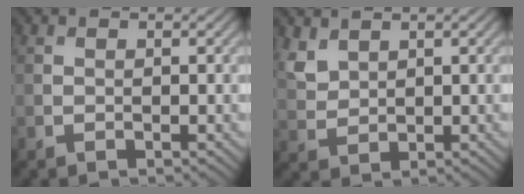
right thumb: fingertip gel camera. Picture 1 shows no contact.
{"total": 3.1, "force": [2.2, 1.7, 1.4], "torque": [-0.041, 0.000, 0.051]}